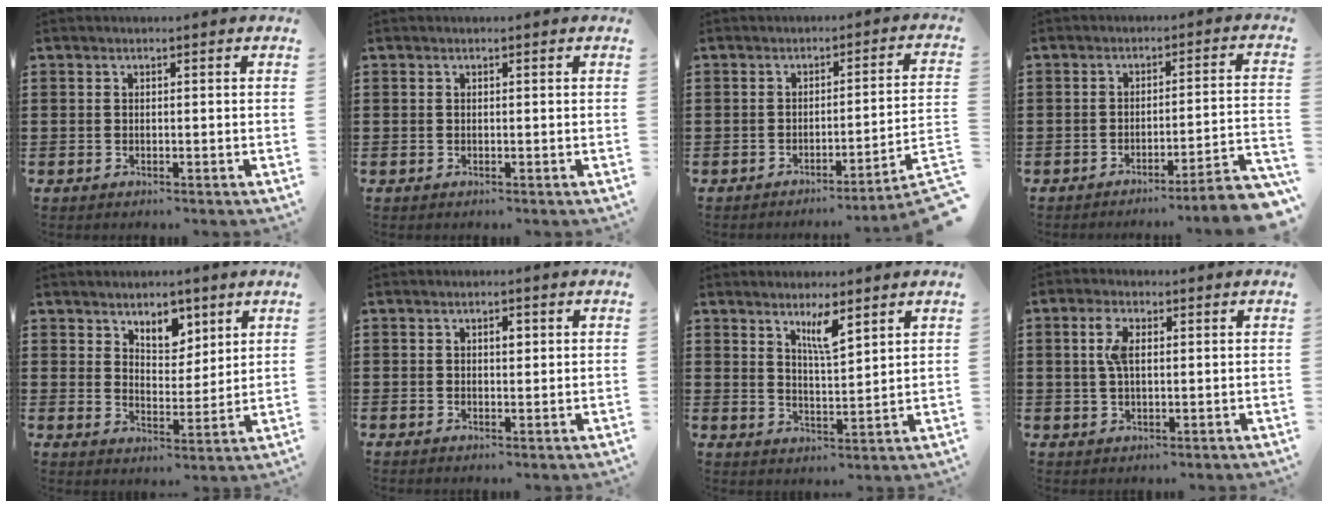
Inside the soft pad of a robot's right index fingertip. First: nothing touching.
{"total": 0.0}
{"total": 3.4, "force": [-2.5, -1.0, 2.0], "torque": [-0.038, -0.019, -0.054]}
{"total": 4.5, "force": [-3.5, -0.6, 2.7], "torque": [-0.048, -0.024, -0.073]}
{"total": 5.3, "force": [4.0, 3.1, 1.8], "torque": [-0.036, -0.005, 0.069]}
{"total": 1.4, "force": [0.4, 0.7, 1.1], "torque": [-0.015, 0.004, 0.003]}
{"total": 5.1, "force": [3.3, 1.1, 3.7], "torque": [-0.065, -0.003, 0.054]}
{"total": 4.3, "force": [0.9, 2.0, 3.7], "torque": [-0.086, 0.009, 0.011]}